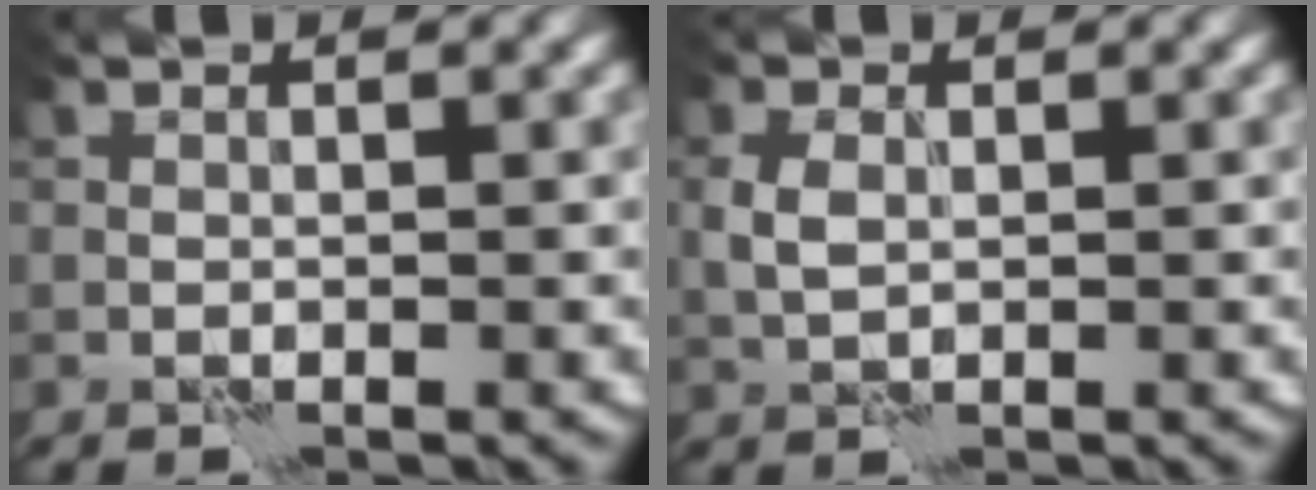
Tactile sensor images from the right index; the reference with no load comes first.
{"total": 2.0, "force": [0.1, 1.4, 1.5], "torque": [-0.038, 0.004, 0.003]}